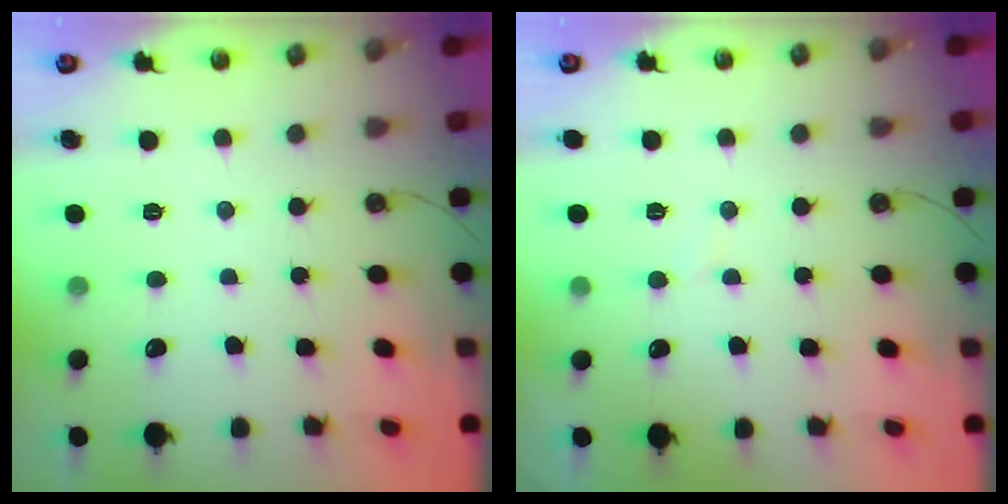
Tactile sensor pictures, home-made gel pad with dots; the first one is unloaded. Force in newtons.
{"total": 3.9, "press": 3.9, "slide": 0.5}